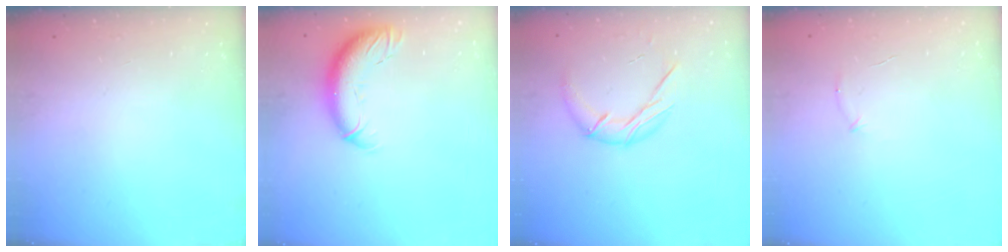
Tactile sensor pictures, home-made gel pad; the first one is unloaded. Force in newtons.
{"total": 12.0, "press": 11.7, "slide": 3.0}
{"total": 9.1, "press": 9.1, "slide": 0.6}
{"total": 4.7, "press": 4.5, "slide": 1.3}